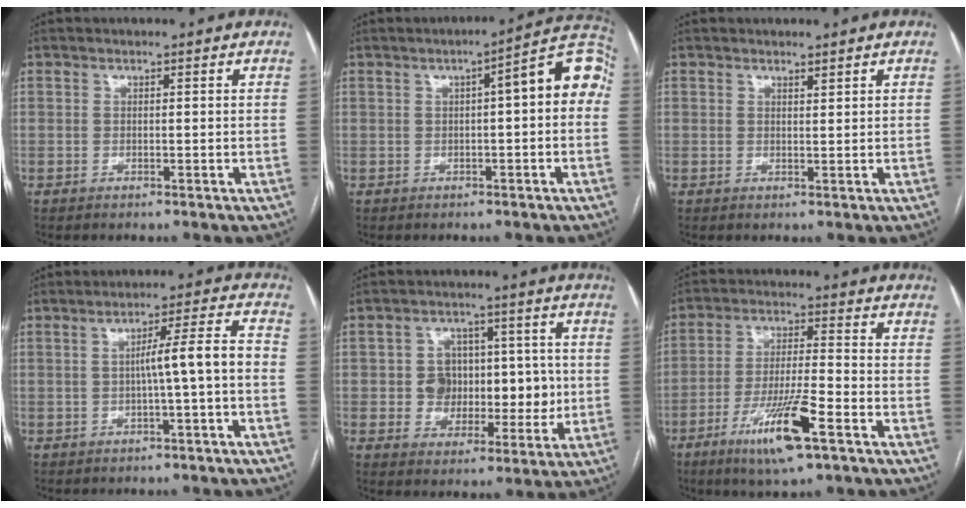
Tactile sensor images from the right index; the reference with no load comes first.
{"total": 8.9, "force": [1.0, 1.8, 8.6], "torque": [-0.106, 0.036, 0.005]}
{"total": 0.9, "force": [0.8, 0.0, 0.3], "torque": [-0.007, -0.005, 0.015]}
{"total": 6.2, "force": [-1.1, -0.4, 6.1], "torque": [-0.091, 0.019, -0.014]}
{"total": 9.2, "force": [0.1, 7.7, 5.1], "torque": [-0.065, 0.033, 0.011]}
{"total": 12.0, "force": [-6.3, 1.1, 10.2], "torque": [-0.191, -0.018, -0.111]}